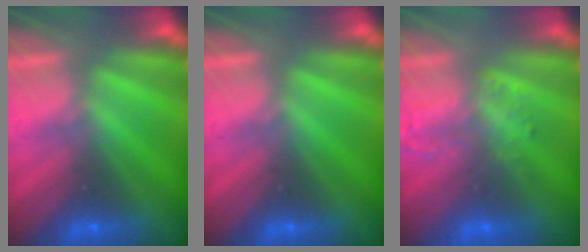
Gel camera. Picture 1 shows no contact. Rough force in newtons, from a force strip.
{"total": 0.0}
{"total": 1.4}